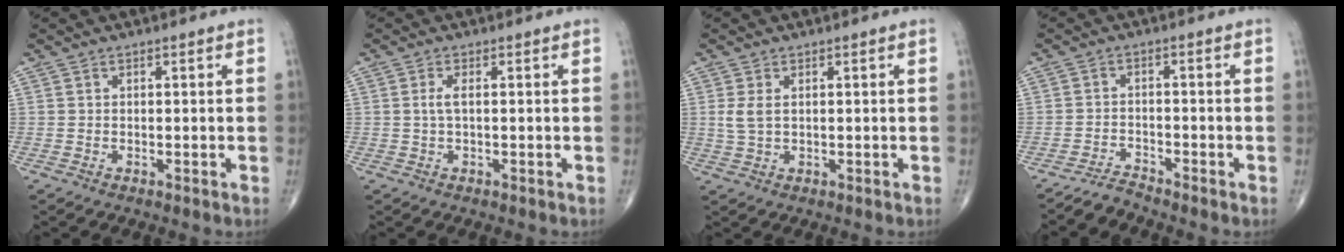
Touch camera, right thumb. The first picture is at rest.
{"total": 1.7, "force": [0.1, 0.4, 1.7], "torque": [-0.045, 0.004, 0.003]}
{"total": 2.8, "force": [0.6, 1.6, 2.3], "torque": [-0.058, 0.002, 0.017]}
{"total": 2.6, "force": [-2.6, -0.2, -0.2], "torque": [0.001, 0.002, -0.052]}